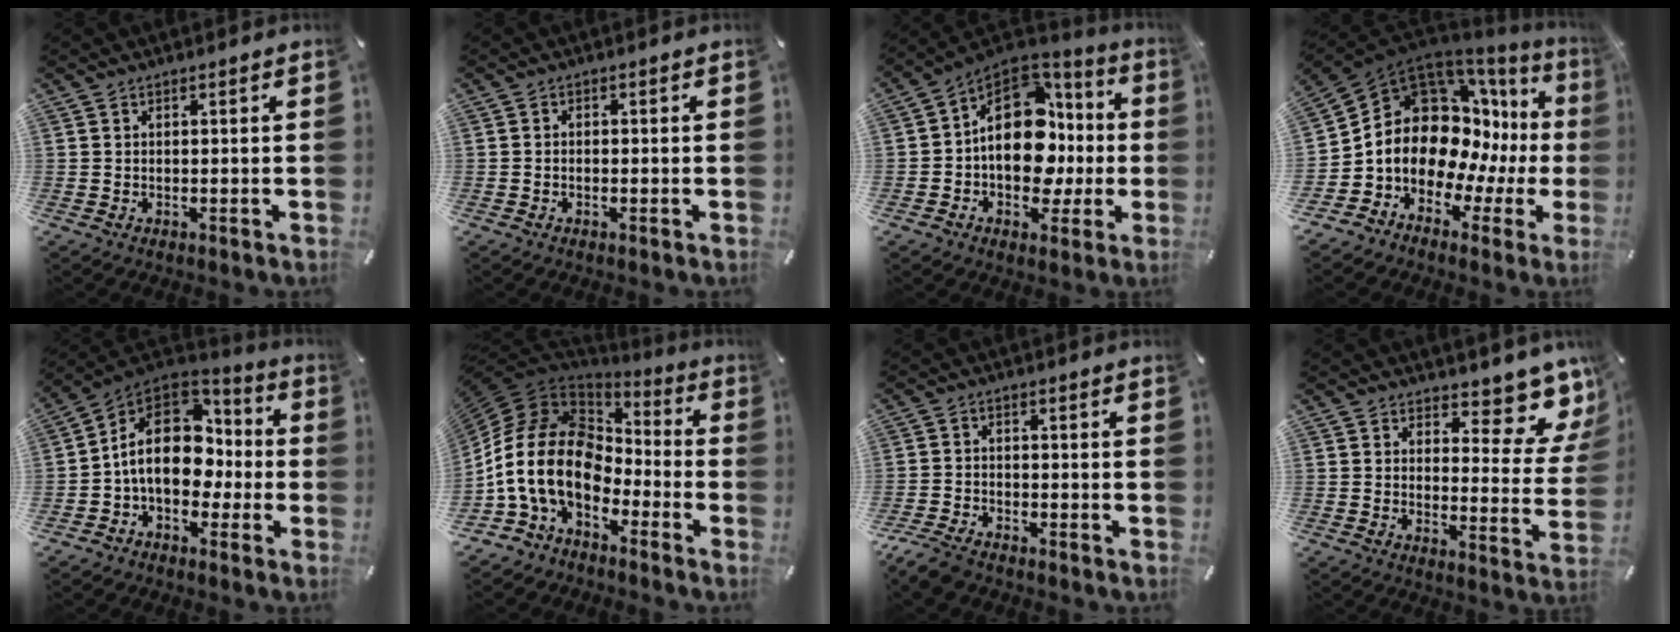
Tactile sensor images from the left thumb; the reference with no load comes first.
{"total": 1.1, "force": [-0.7, 0.7, 0.6], "torque": [-0.011, 0.002, -0.014]}
{"total": 19.2, "force": [0.5, 13.5, 13.6], "torque": [-0.214, -0.004, 0.011]}
{"total": 14.3, "force": [2.3, 11.5, 8.1], "torque": [-0.159, -0.064, 0.057]}
{"total": 16.7, "force": [0.3, 12.3, 11.4], "torque": [-0.204, 0.002, 0.007]}
{"total": 18.2, "force": [-3.4, 12.6, 12.7], "torque": [-0.291, 0.014, -0.064]}
{"total": 4.9, "force": [-4.3, 1.6, 1.8], "torque": [-0.054, 0.010, -0.087]}
{"total": 10.4, "force": [8.0, 4.5, 5.0], "torque": [-0.042, -0.080, 0.137]}